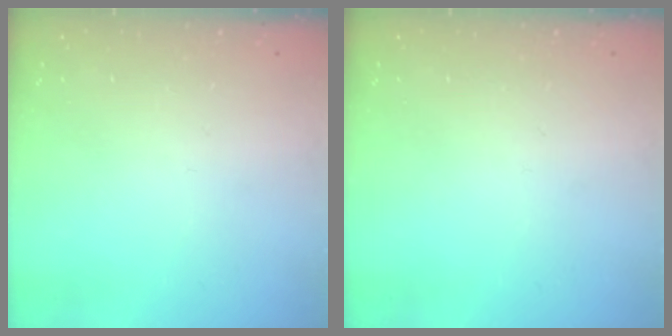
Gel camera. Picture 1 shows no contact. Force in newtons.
{"total": 0.0}